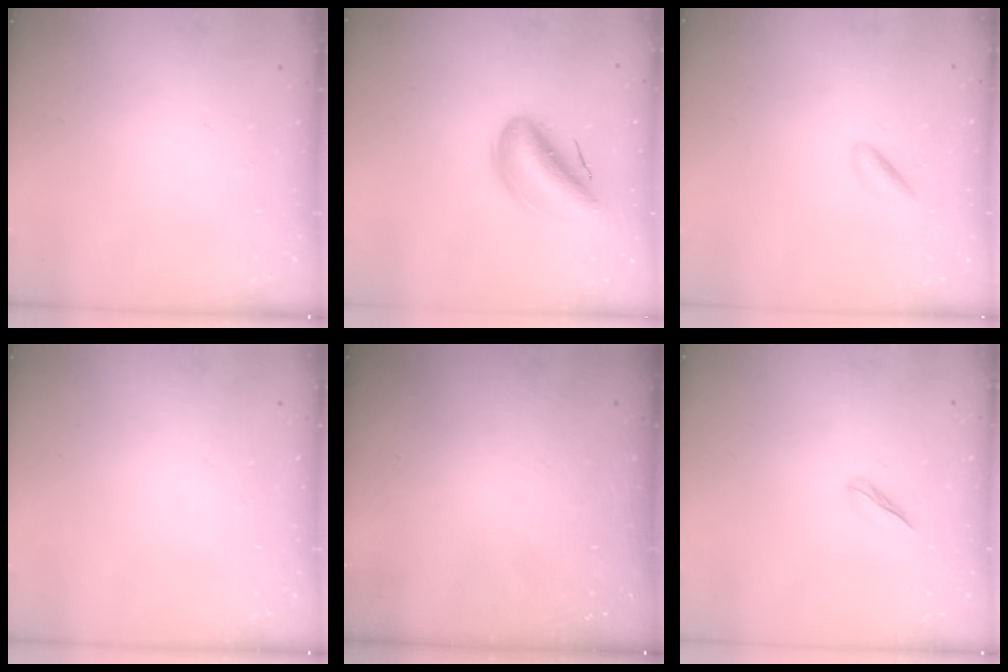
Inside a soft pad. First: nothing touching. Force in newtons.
{"total": 12.7, "press": 12.2, "slide": 3.6}
{"total": 2.1, "press": 2.0, "slide": 0.8}
{"total": 0.0}
{"total": 0.0}
{"total": 3.2, "press": 3.1, "slide": 1.0}